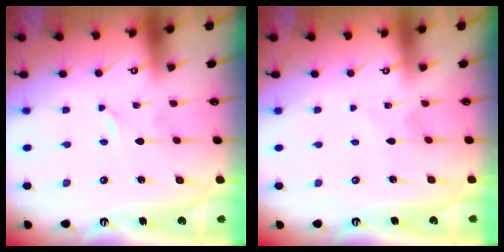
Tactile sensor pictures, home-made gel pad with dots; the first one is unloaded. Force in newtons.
{"total": 2.4, "press": 2.4, "slide": 0.2}